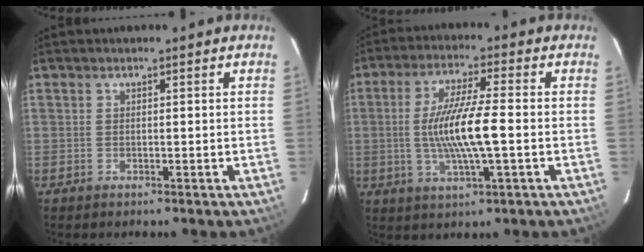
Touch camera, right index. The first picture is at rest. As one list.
[{"total": 10.9, "force": [-1.3, 1.2, 10.8], "torque": [-0.204, -0.005, -0.022]}]